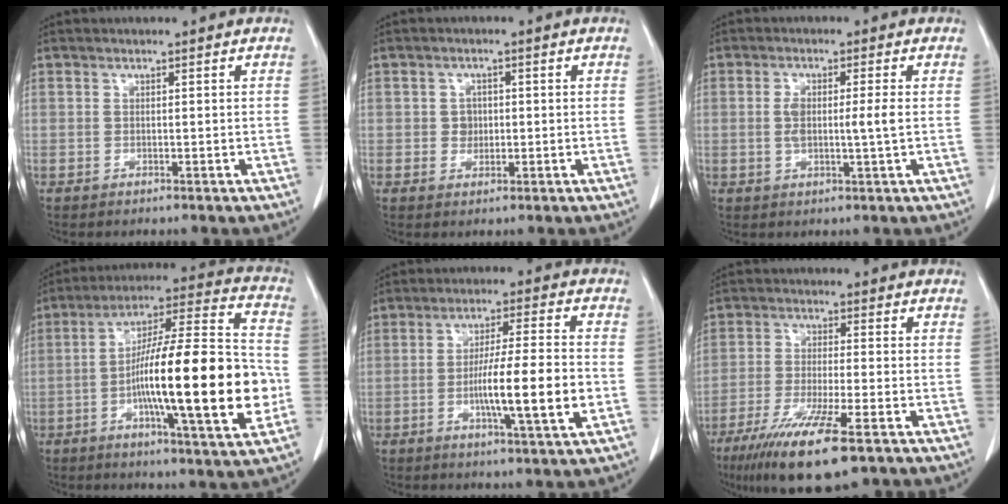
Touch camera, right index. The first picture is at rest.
{"total": 2.3, "force": [0.0, 2.0, 1.1], "torque": [-0.013, 0.003, 0.001]}
{"total": 4.6, "force": [0.0, 0.5, 4.6], "torque": [-0.087, 0.002, 0.002]}
{"total": 23.9, "force": [-4.4, 2.3, 23.4], "torque": [-0.352, 0.005, -0.074]}
{"total": 11.7, "force": [-2.6, 0.2, 11.4], "torque": [-0.190, -0.004, -0.048]}
{"total": 13.5, "force": [-8.3, 1.5, 10.5], "torque": [-0.192, -0.039, -0.139]}